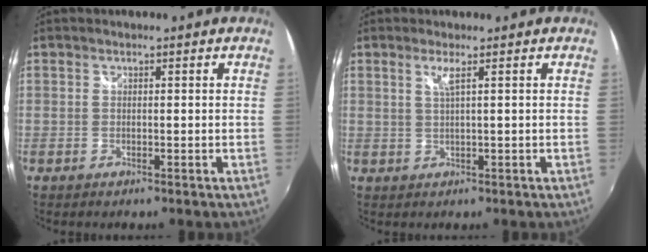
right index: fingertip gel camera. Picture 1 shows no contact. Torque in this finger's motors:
{"motor_torque": [0.13, -0.05, 0.08, 0.03]}